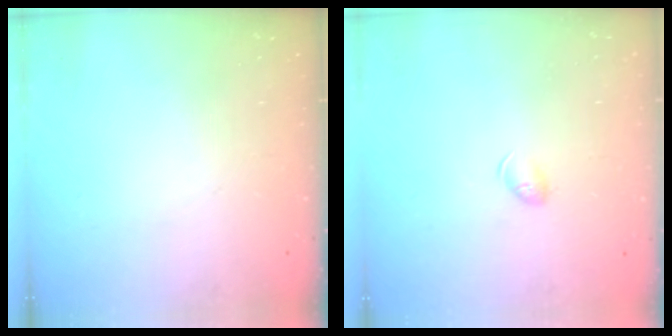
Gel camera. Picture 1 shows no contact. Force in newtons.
{"total": 4.1, "press": 4.0, "slide": 0.7}